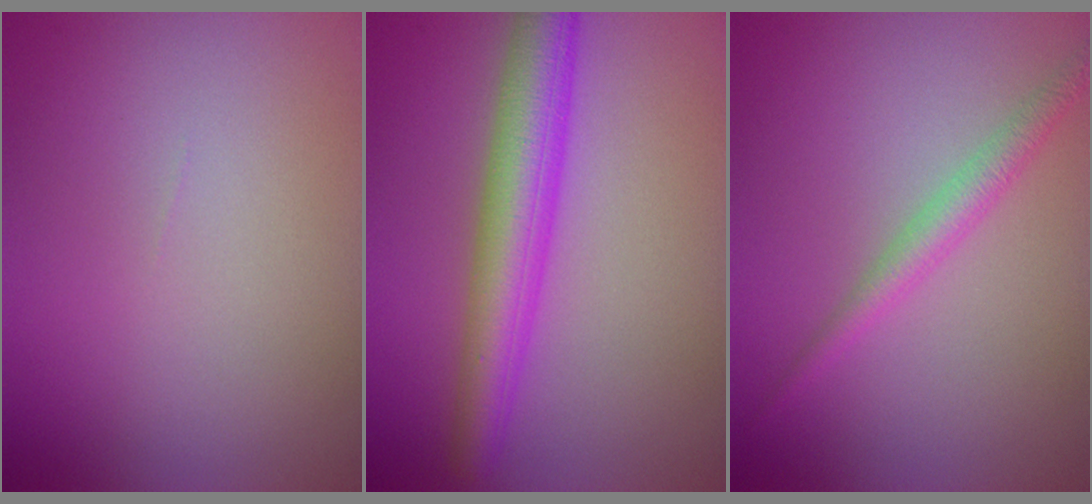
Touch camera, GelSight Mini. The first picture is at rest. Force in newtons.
{"total": 5.7, "press": 5.7, "slide": 0.2}
{"total": 2.1, "press": 2.1, "slide": 0.0}